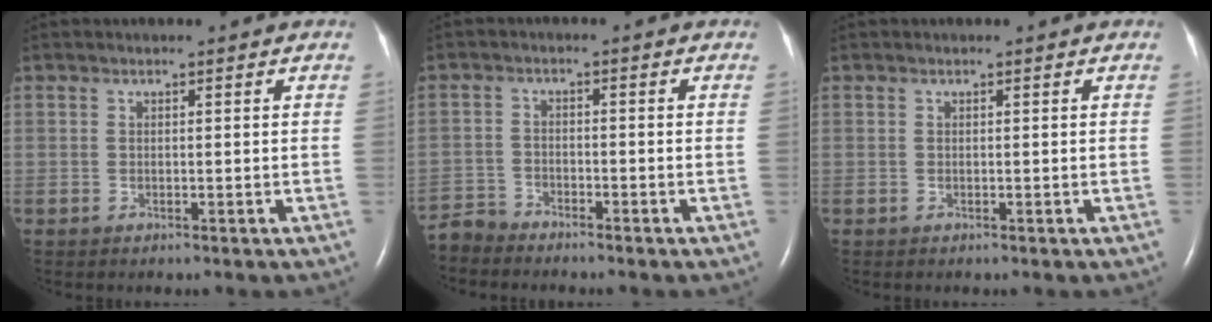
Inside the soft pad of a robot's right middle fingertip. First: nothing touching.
{"total": 3.9, "force": [-3.8, 0.5, -0.8], "torque": [0.016, -0.009, -0.076]}
{"total": 0.0}